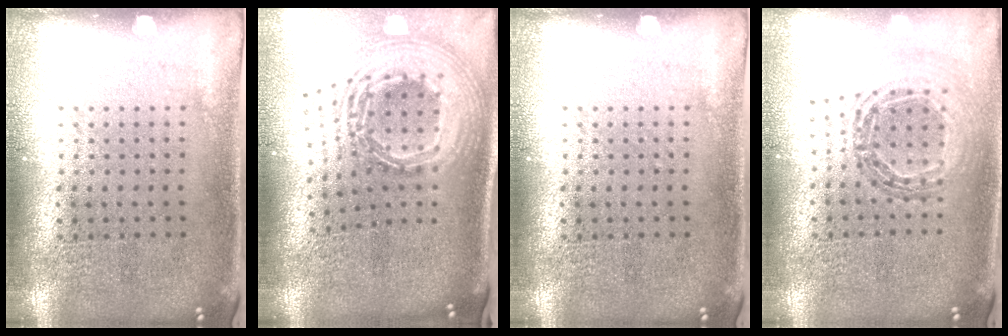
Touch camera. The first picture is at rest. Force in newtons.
{"total": 2.9, "press": 2.0, "slide": 2.1}
{"total": 0.0}
{"total": 0.8, "press": 0.8, "slide": 0.1}